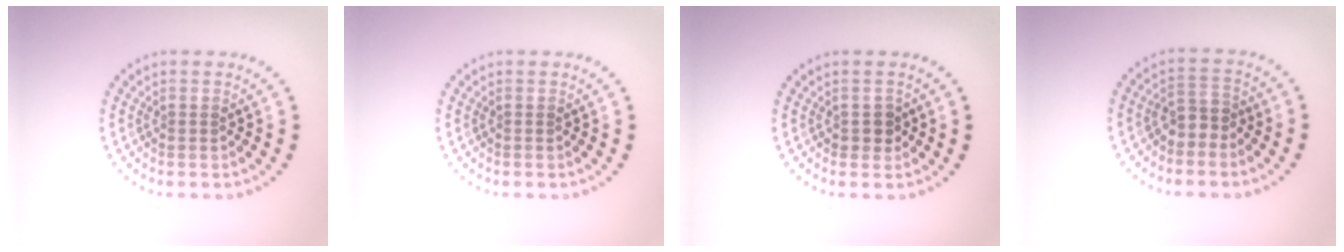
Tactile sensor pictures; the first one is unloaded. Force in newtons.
{"total": 0.0}
{"total": 1.5, "press": 1.3, "slide": 0.6}
{"total": 1.9, "press": 1.6, "slide": 1.0}